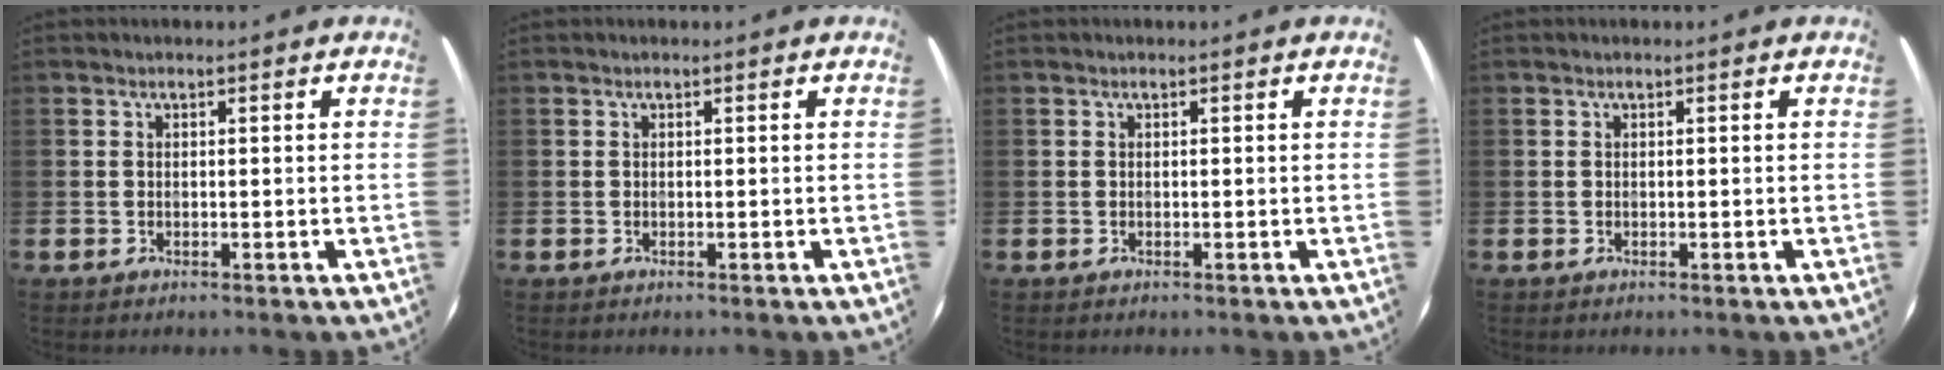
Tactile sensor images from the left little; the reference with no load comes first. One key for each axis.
{"total": 0.0}
{"total": 0.0}
{"total": 0.0}